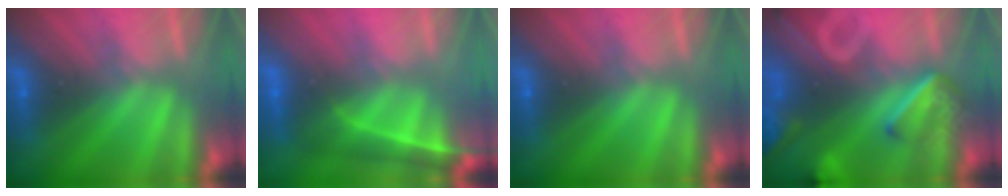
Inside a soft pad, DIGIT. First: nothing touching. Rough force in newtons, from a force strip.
{"total": 4.4}
{"total": 0.0}
{"total": 7.4}